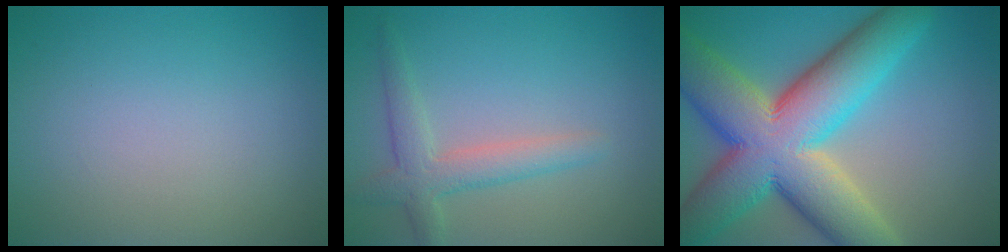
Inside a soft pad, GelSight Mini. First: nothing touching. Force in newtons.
{"total": 3.3, "press": 3.3, "slide": 0.2}
{"total": 15.1, "press": 15.1, "slide": 1.0}